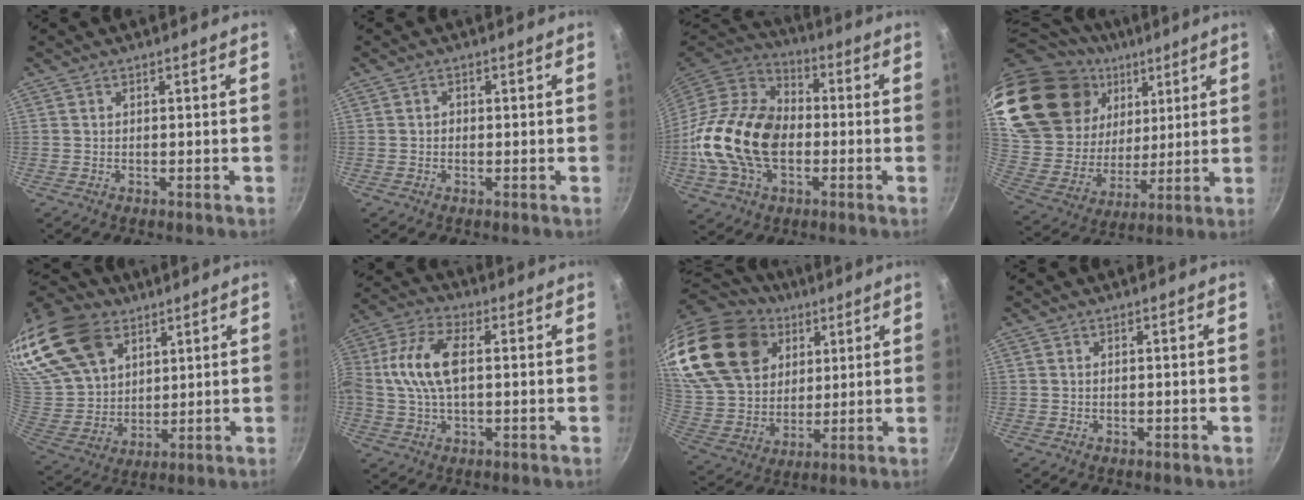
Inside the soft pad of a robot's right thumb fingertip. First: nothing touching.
{"total": 0.9, "force": [-0.1, 0.8, 0.4], "torque": [-0.005, 0.004, -0.003]}
{"total": 21.7, "force": [-2.9, 14.8, 15.6], "torque": [-0.277, 0.033, -0.062]}
{"total": 29.9, "force": [15.9, 18.9, 16.8], "torque": [-0.319, -0.029, 0.306]}
{"total": 26.3, "force": [14.8, 17.4, 12.9], "torque": [-0.281, -0.019, 0.288]}
{"total": 12.3, "force": [1.2, 6.7, 10.2], "torque": [-0.206, 0.026, 0.008]}
{"total": 28.7, "force": [14.6, 20.1, 14.2], "torque": [-0.281, -0.022, 0.288]}
{"total": 0.0}